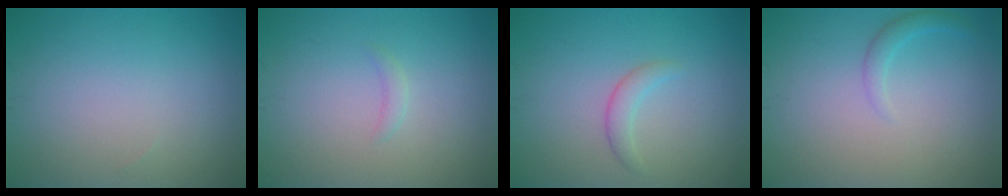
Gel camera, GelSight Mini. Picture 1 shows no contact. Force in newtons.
{"total": 0.7, "press": 0.7, "slide": 0.1}
{"total": 1.6, "press": 1.6, "slide": 0.2}
{"total": 1.4, "press": 1.4, "slide": 0.1}